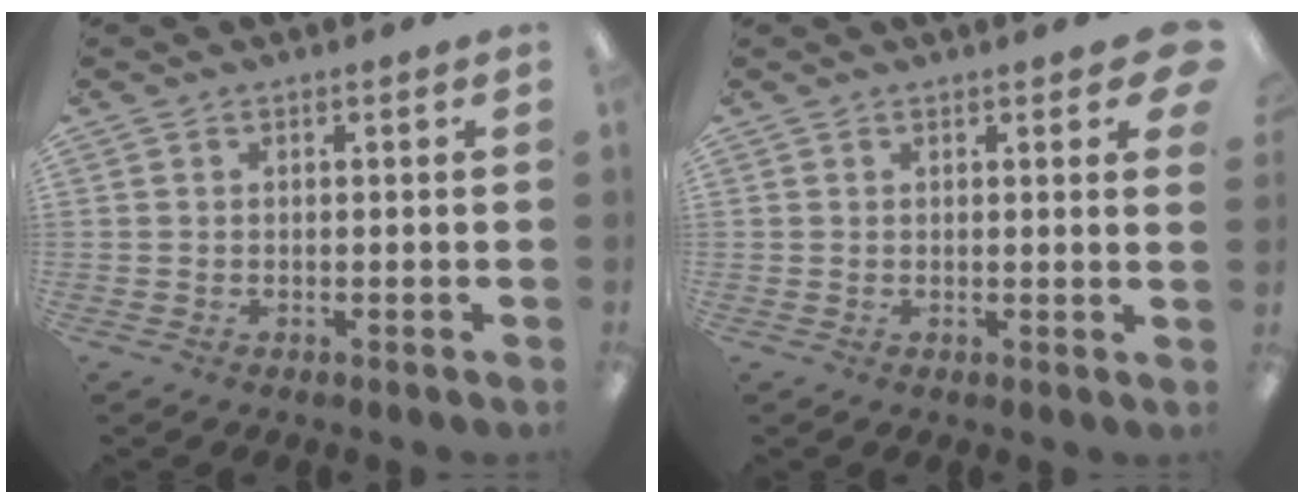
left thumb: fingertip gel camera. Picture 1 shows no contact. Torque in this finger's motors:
{"motor_torque": [-0.24, 0.47, -0.35, 0.21, 0.10]}